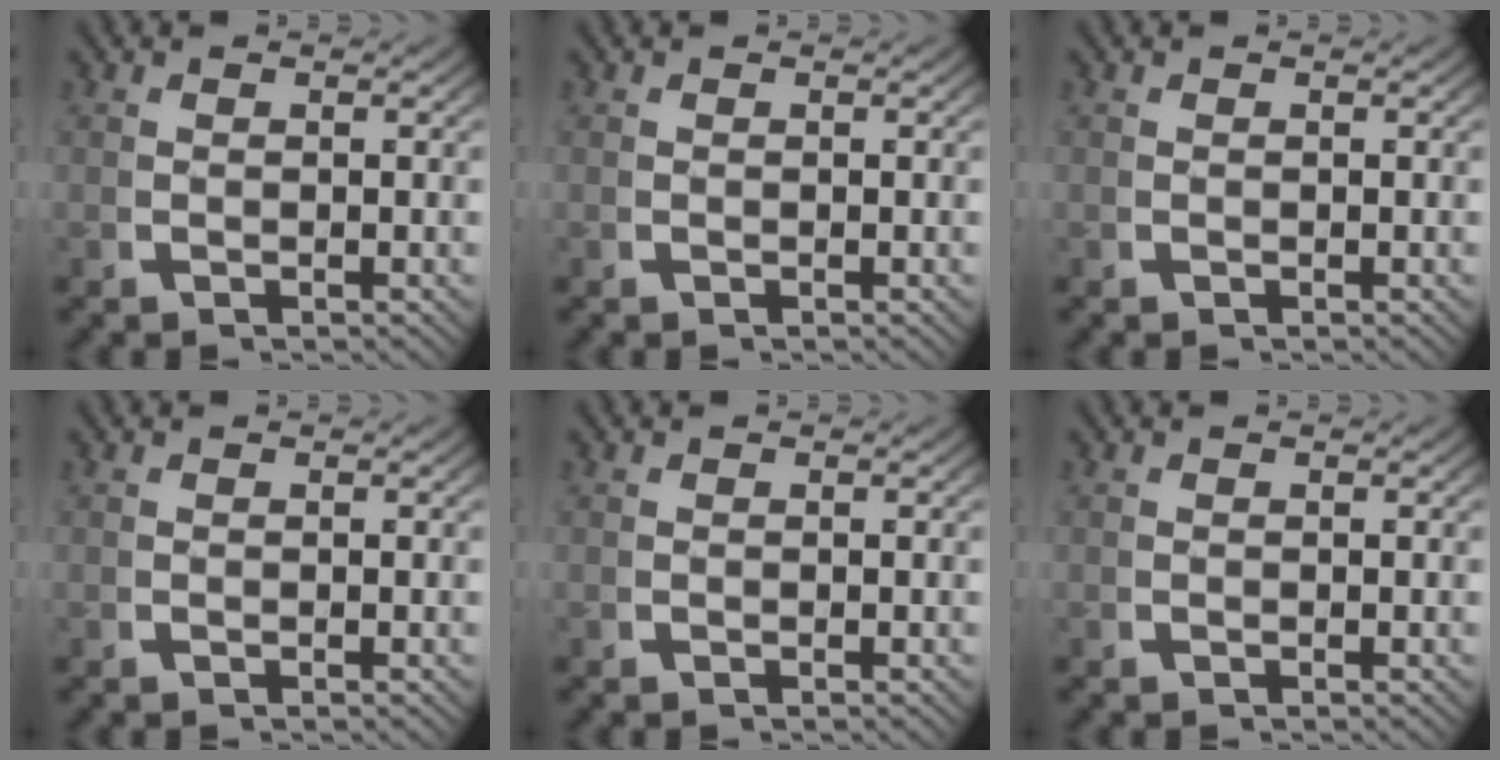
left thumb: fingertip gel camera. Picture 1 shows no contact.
{"total": 0.0}
{"total": 0.0}
{"total": 0.0}
{"total": 0.0}
{"total": 0.0}